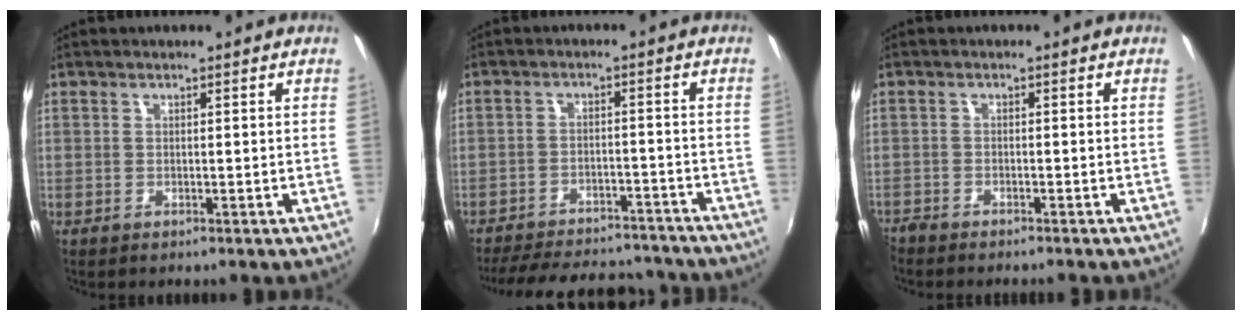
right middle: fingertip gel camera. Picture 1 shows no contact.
{"total": 22.0, "force": [-19.1, 7.1, 8.2], "torque": [-0.176, 0.013, -0.244]}
{"total": 3.0, "force": [-2.9, 0.5, 0.6], "torque": [-0.027, -0.016, -0.059]}